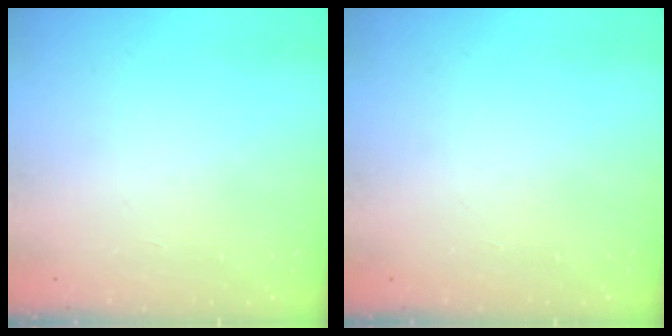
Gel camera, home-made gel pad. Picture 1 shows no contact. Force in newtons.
{"total": 0.0}